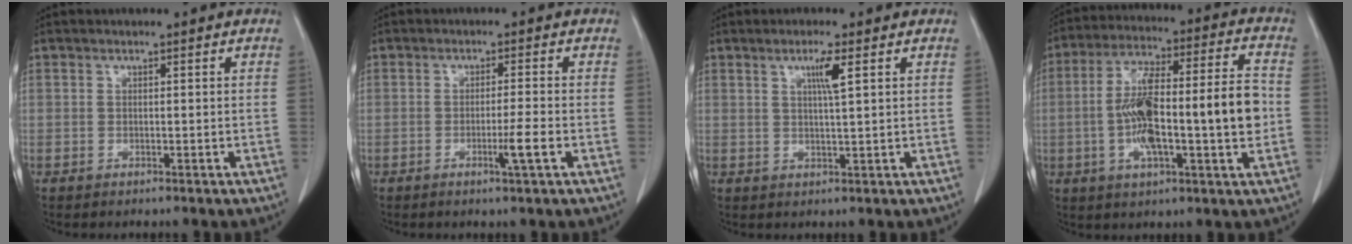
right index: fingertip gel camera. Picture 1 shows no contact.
{"total": 3.7, "force": [-1.4, -0.6, 3.4], "torque": [-0.056, -0.007, -0.023]}
{"total": 3.4, "force": [1.4, -0.3, 3.1], "torque": [-0.058, -0.003, 0.025]}
{"total": 17.9, "force": [-1.9, 2.7, 17.6], "torque": [-0.307, 0.023, -0.032]}